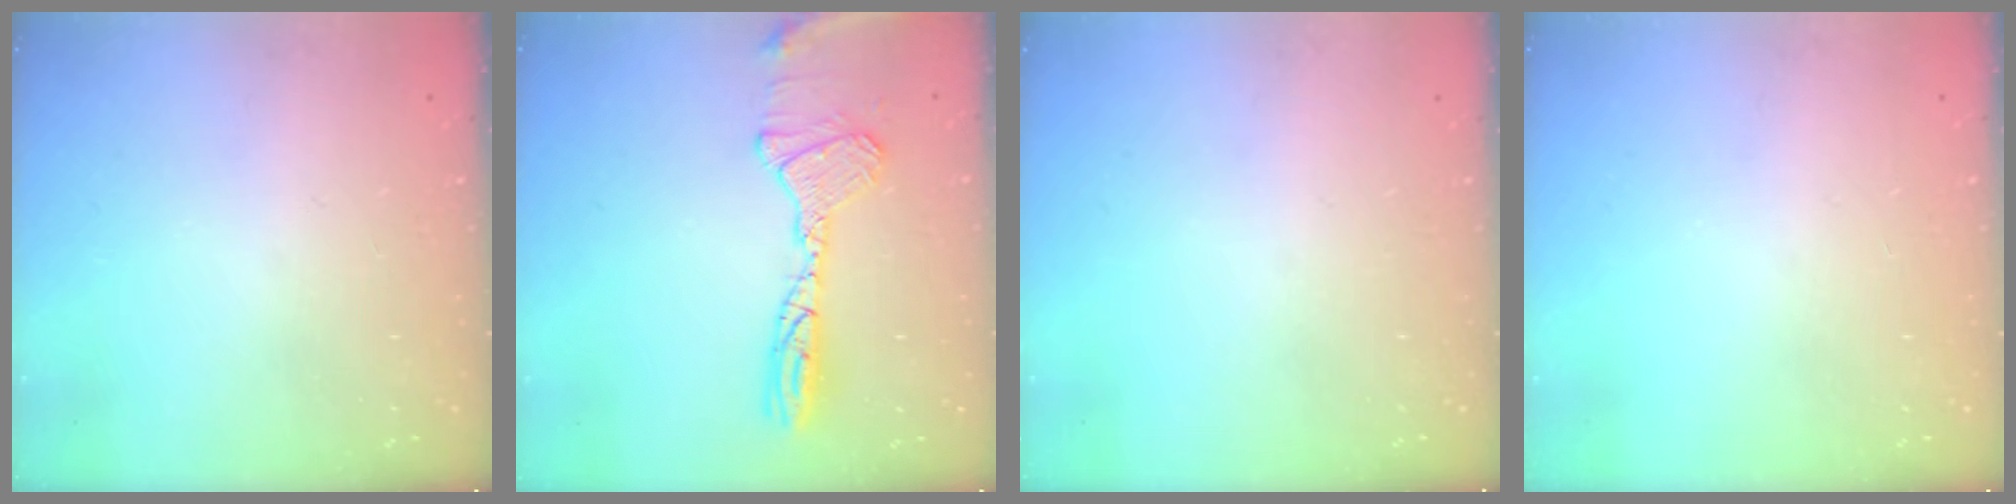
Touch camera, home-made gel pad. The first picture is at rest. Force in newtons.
{"total": 23.0, "press": 17.5, "slide": 15.0}
{"total": 0.0}
{"total": 0.0}